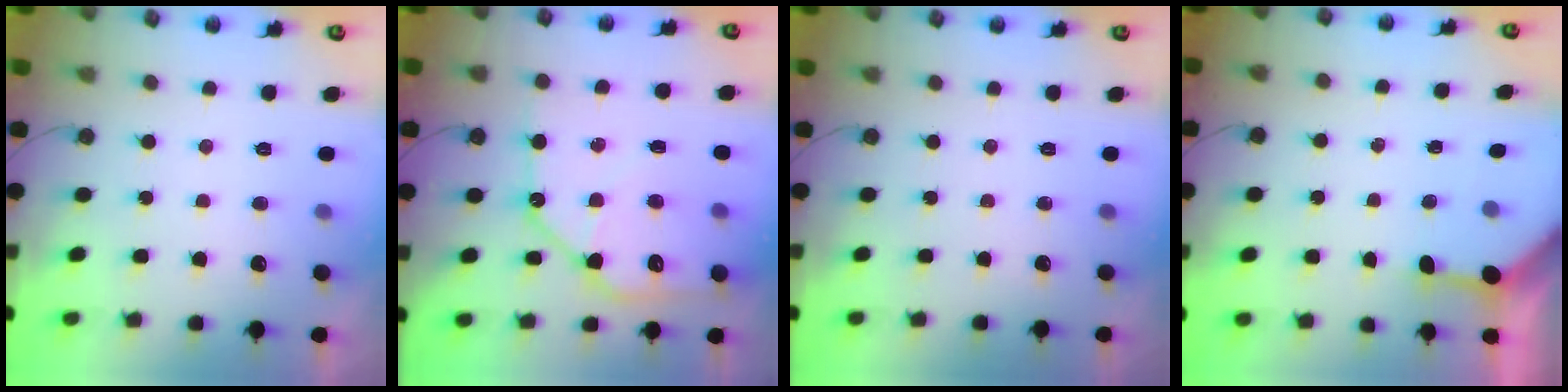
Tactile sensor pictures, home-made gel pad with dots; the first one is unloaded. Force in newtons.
{"total": 14.2, "press": 14.1, "slide": 1.6}
{"total": 0.0}
{"total": 3.4, "press": 3.4, "slide": 0.4}